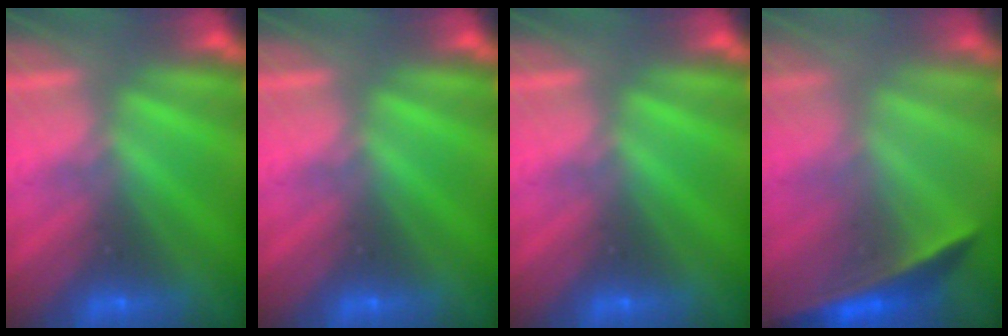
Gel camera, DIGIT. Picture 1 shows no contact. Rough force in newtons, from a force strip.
{"total": 0.0}
{"total": 0.0}
{"total": 1.7}